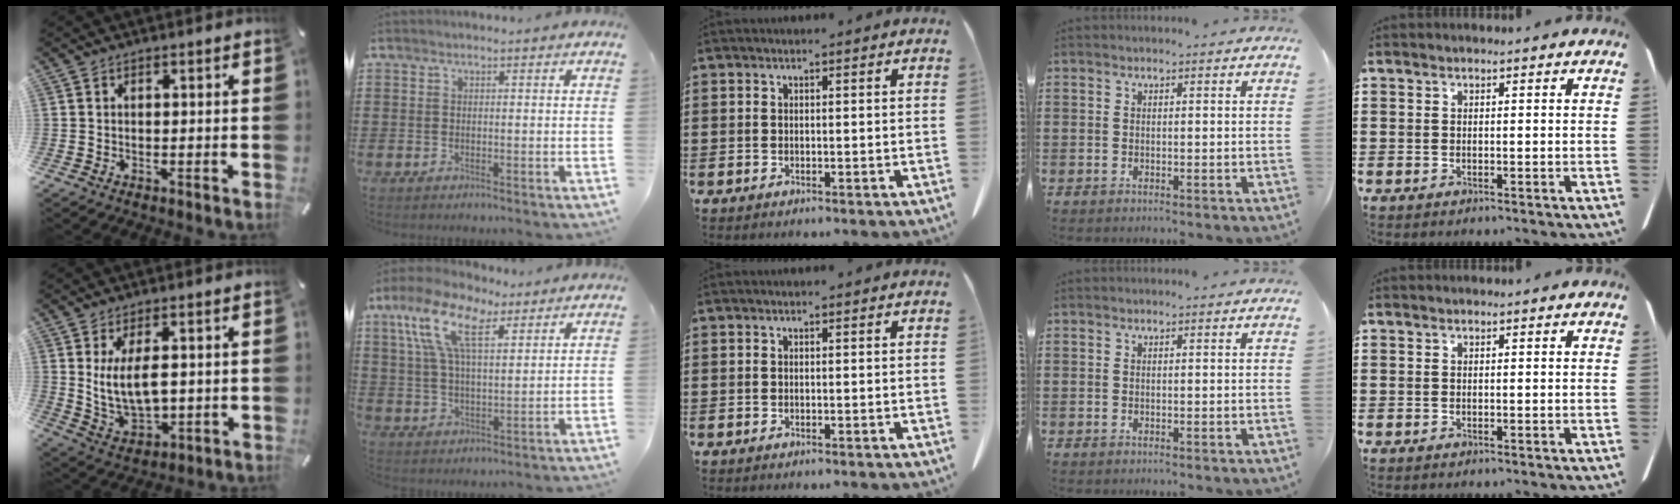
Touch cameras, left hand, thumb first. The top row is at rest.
{"thumb": {"total": 10.0, "force": [2.0, 5.2, 8.3], "torque": [-0.175, -0.012, 0.031]}, "index": {"total": 10.9, "force": [6.7, 4.0, 7.7], "torque": [-0.167, 0.001, 0.122]}}